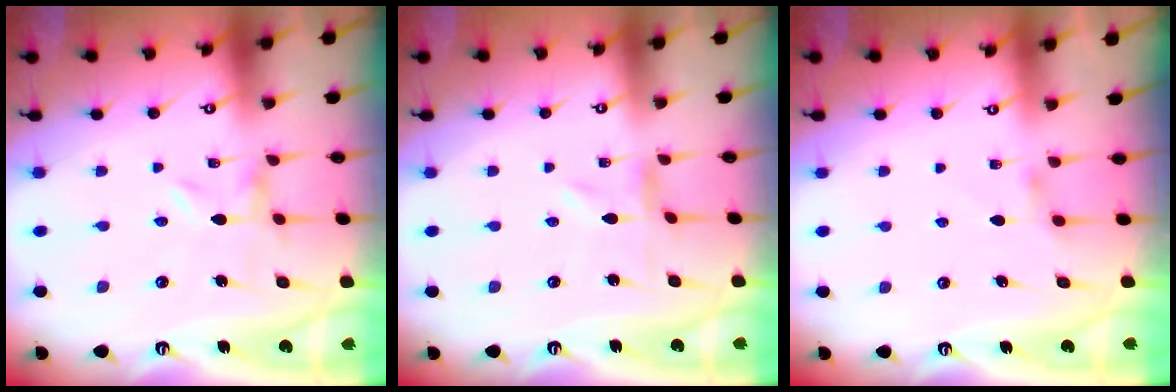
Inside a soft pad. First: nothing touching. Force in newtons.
{"total": 0.0}
{"total": 2.5, "press": 2.5, "slide": 0.5}